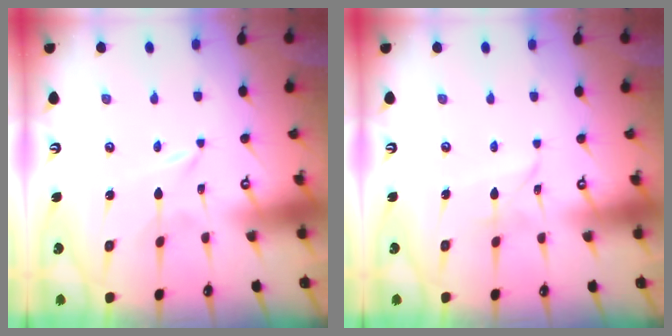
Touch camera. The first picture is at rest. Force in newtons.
{"total": 3.7, "press": 3.7, "slide": 0.1}